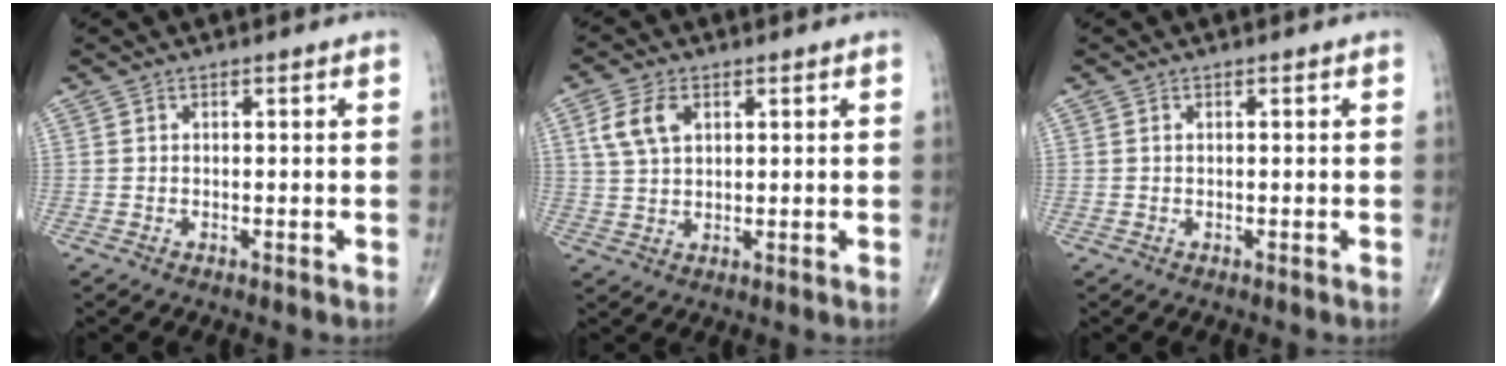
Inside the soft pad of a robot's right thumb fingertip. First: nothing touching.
{"total": 6.3, "force": [2.3, 3.8, 4.4], "torque": [-0.089, 0.001, 0.045]}
{"total": 0.0}